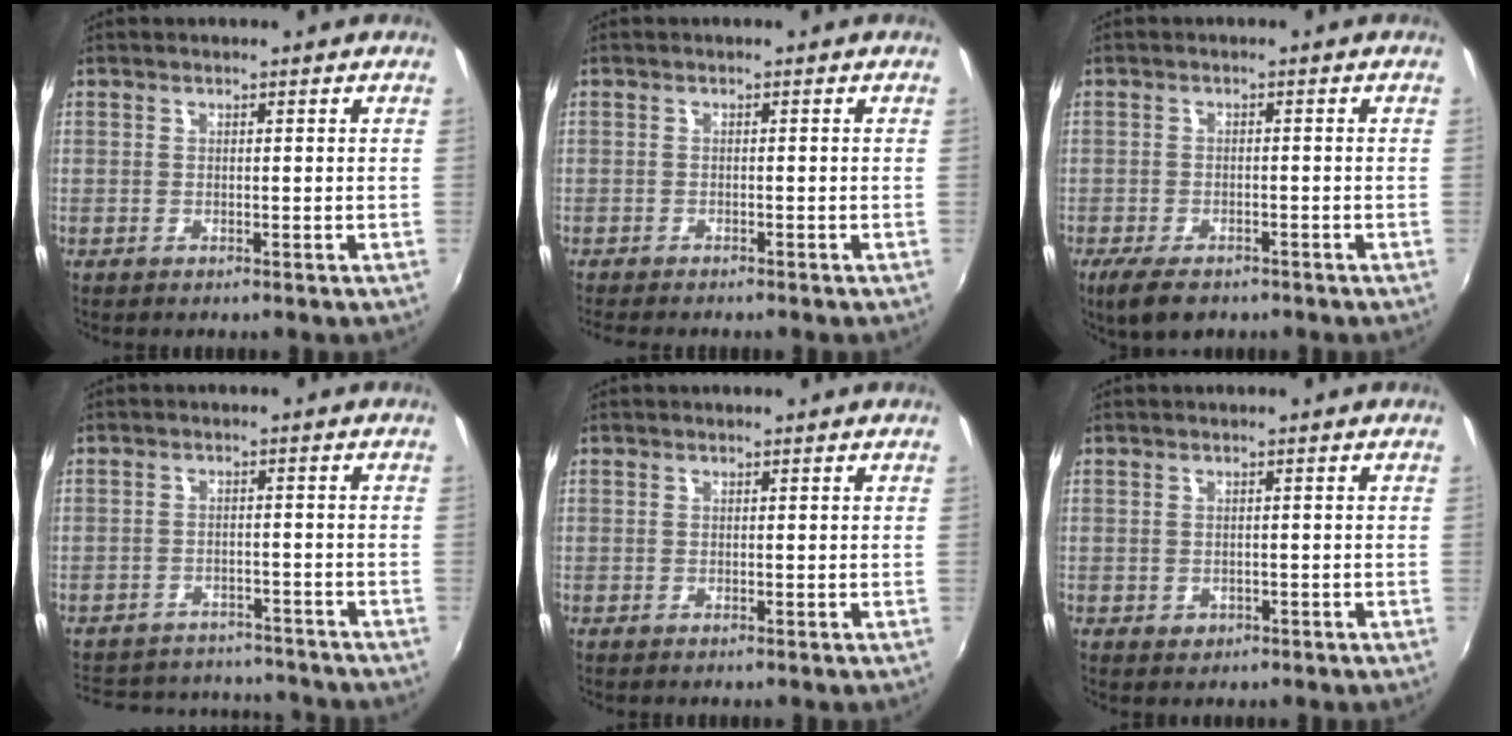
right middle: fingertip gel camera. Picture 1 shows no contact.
{"total": 3.9, "force": [-3.6, 0.4, 1.5], "torque": [-0.033, -0.017, -0.058]}
{"total": 6.1, "force": [-4.5, 2.3, 3.4], "torque": [-0.084, -0.020, -0.076]}
{"total": 14.7, "force": [-12.9, 5.6, 4.2], "torque": [-0.107, 0.034, -0.170]}
{"total": 0.0}
{"total": 1.2, "force": [-0.5, 1.0, 0.4], "torque": [-0.005, -0.003, -0.004]}